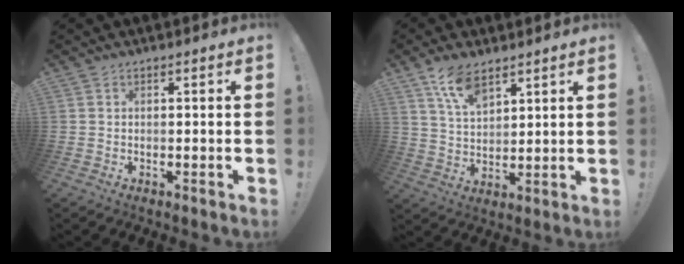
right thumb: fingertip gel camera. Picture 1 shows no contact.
{"total": 9.6, "force": [6.7, 4.1, 5.5], "torque": [-0.103, -0.031, 0.125]}